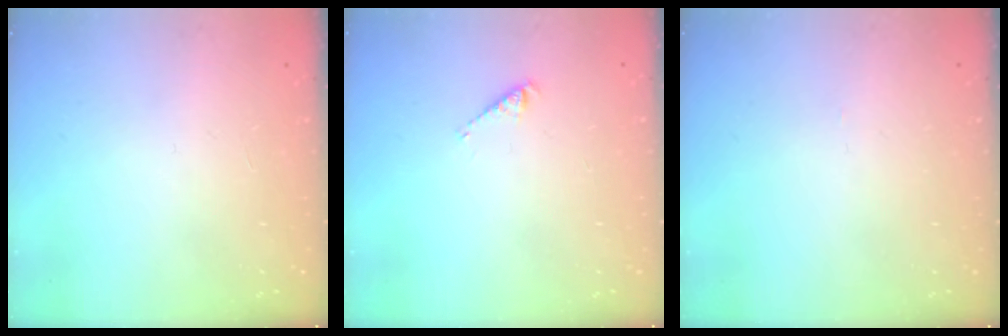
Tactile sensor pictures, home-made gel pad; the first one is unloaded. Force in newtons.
{"total": 2.4, "press": 2.4, "slide": 0.5}
{"total": 0.0}